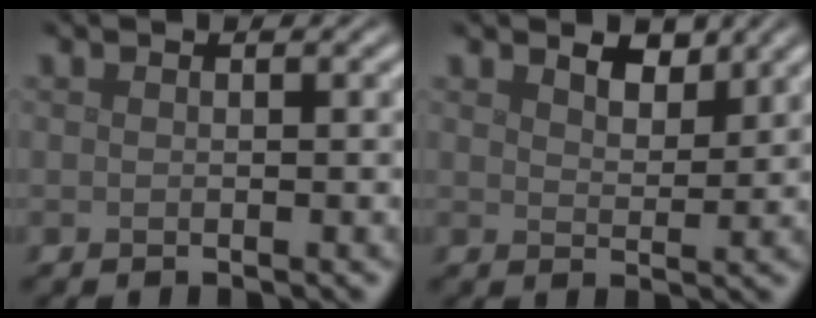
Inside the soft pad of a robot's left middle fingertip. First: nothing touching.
{"total": 2.4, "force": [2.0, 1.0, 1.0], "torque": [-0.022, -0.005, 0.030]}